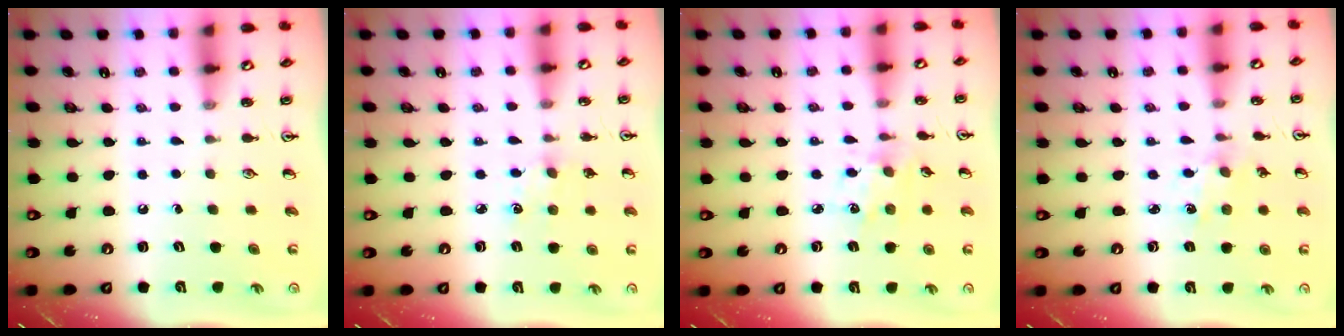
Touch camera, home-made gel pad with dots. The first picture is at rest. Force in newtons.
{"total": 5.9, "press": 5.8, "slide": 0.6}
{"total": 2.9, "press": 2.9, "slide": 0.7}
{"total": 0.9, "press": 0.9, "slide": 0.2}